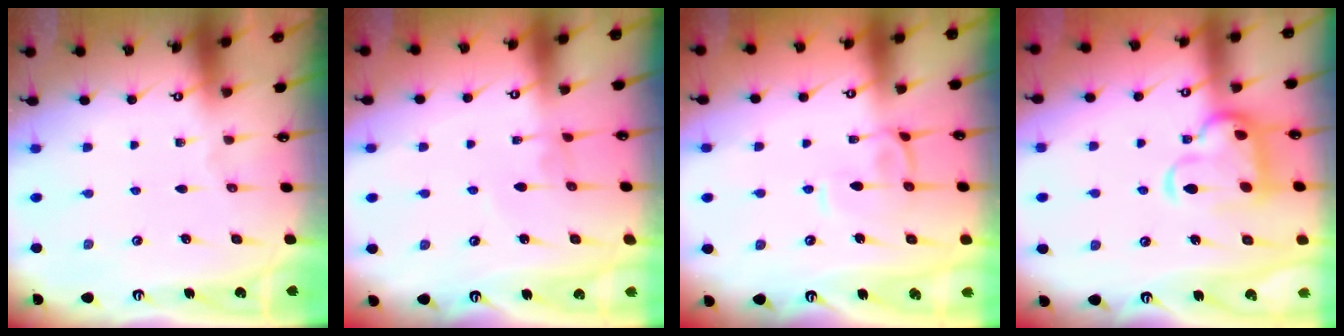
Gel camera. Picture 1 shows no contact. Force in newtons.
{"total": 2.1, "press": 2.1, "slide": 0.0}
{"total": 1.0, "press": 0.9, "slide": 0.5}
{"total": 7.8, "press": 7.5, "slide": 1.8}